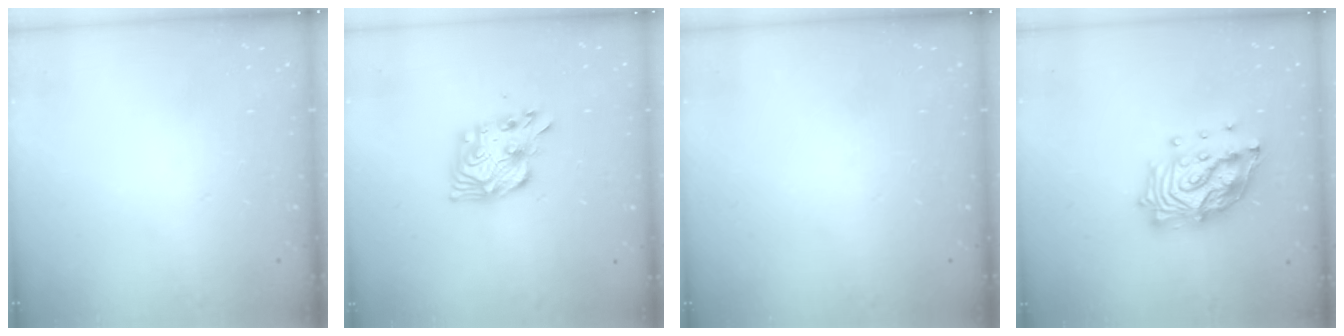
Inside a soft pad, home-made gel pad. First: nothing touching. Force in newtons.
{"total": 10.5, "press": 10.5, "slide": 1.0}
{"total": 0.0}
{"total": 16.8, "press": 16.7, "slide": 1.9}